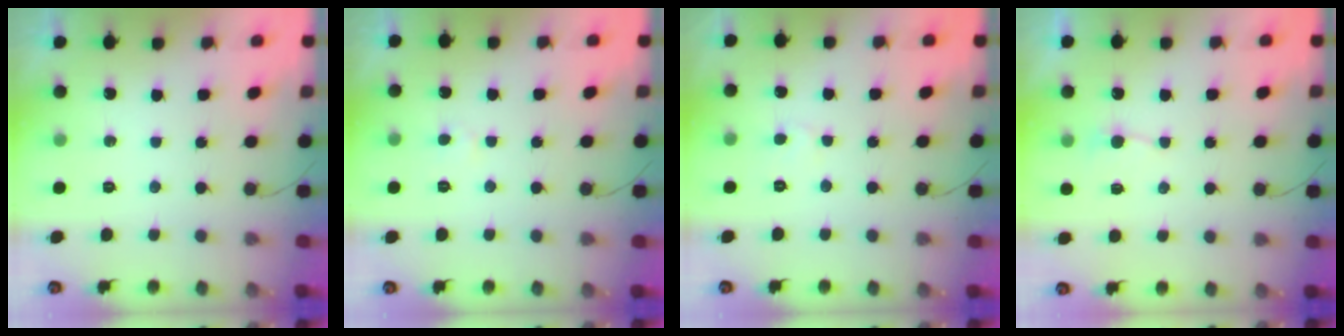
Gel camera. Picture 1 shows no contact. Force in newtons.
{"total": 1.8, "press": 1.7, "slide": 0.2}
{"total": 3.9, "press": 3.9, "slide": 0.4}
{"total": 2.7, "press": 2.7, "slide": 0.3}